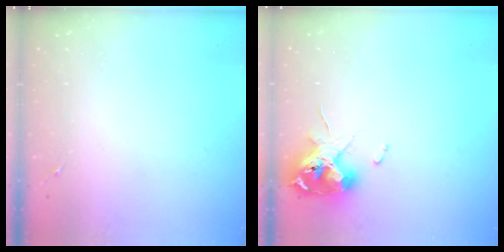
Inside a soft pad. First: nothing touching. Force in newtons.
{"total": 11.2, "press": 11.2, "slide": 1.3}